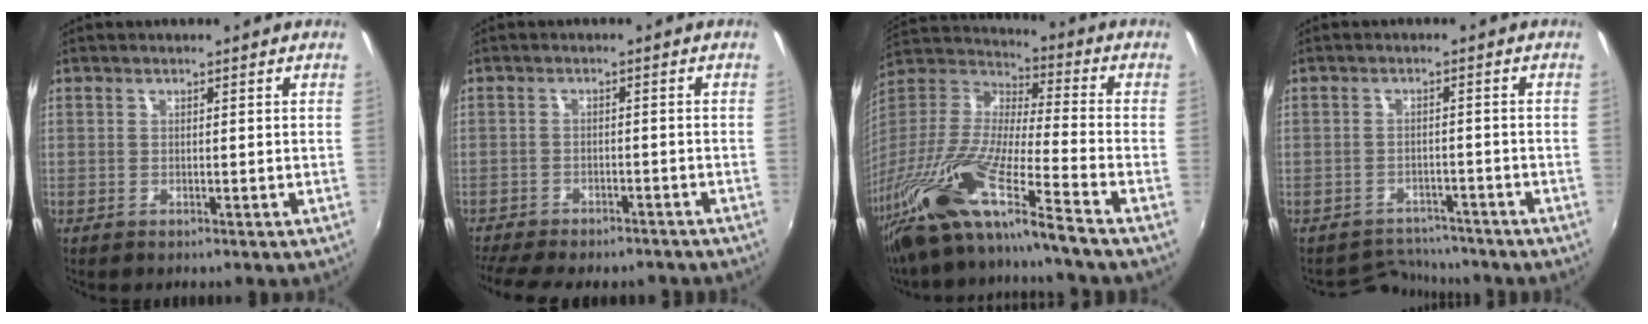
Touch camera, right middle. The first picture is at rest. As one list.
[{"total": 13.5, "force": [-11.6, 3.9, 5.8], "torque": [-0.132, -0.030, -0.165]}, {"total": 21.6, "force": [-15.3, 0.2, 15.2], "torque": [-0.279, -0.049, -0.292]}, {"total": 6.1, "force": [-5.8, 1.8, -0.1], "torque": [-0.014, 0.004, -0.090]}]